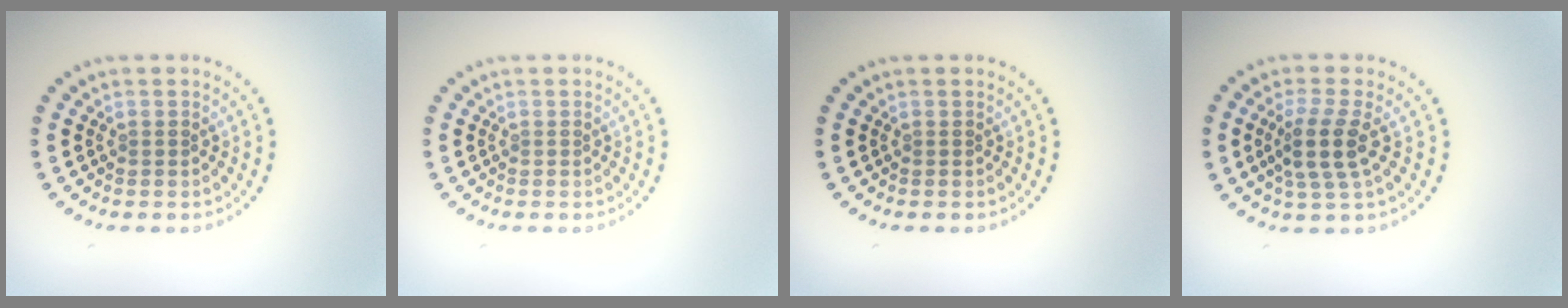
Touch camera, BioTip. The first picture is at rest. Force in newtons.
{"total": 0.0}
{"total": 0.0}
{"total": 3.4, "press": 2.8, "slide": 1.9}